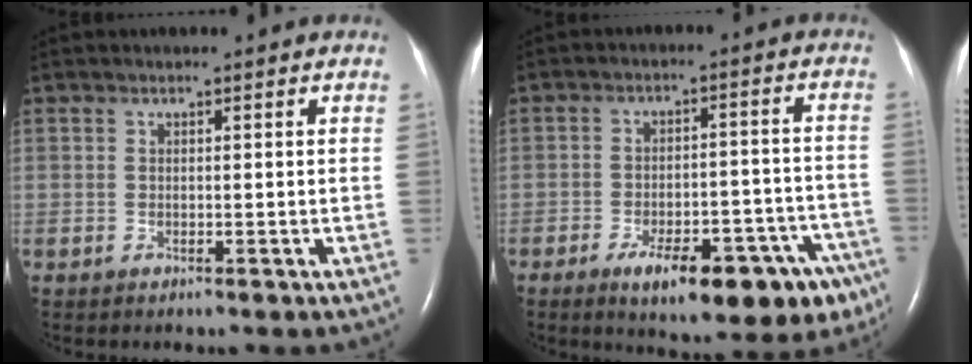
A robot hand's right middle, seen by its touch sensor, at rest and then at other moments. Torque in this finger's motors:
{"motor_torque": [1.25, -0.89, 0.24, 0.10]}